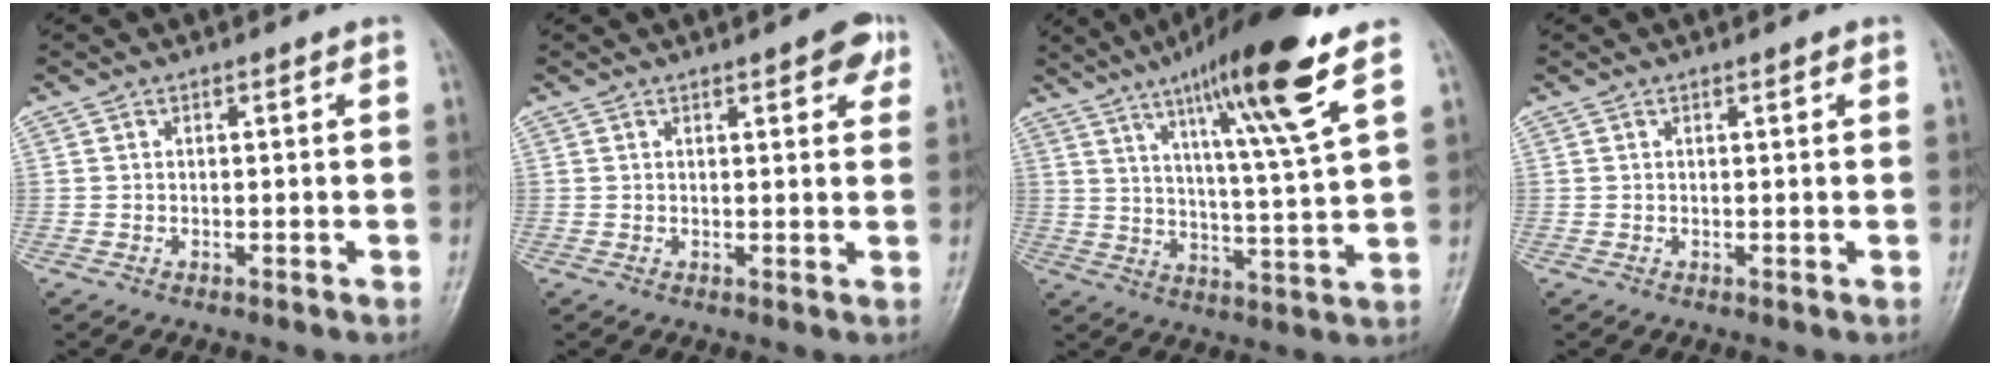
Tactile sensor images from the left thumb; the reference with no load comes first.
{"total": 4.9, "force": [2.7, 1.7, 3.7], "torque": [-0.030, -0.006, 0.026]}
{"total": 17.2, "force": [10.1, 0.9, 13.9], "torque": [-0.218, -0.048, 0.162]}
{"total": 0.8, "force": [0.5, 0.2, 0.6], "torque": [-0.007, 0.000, 0.005]}